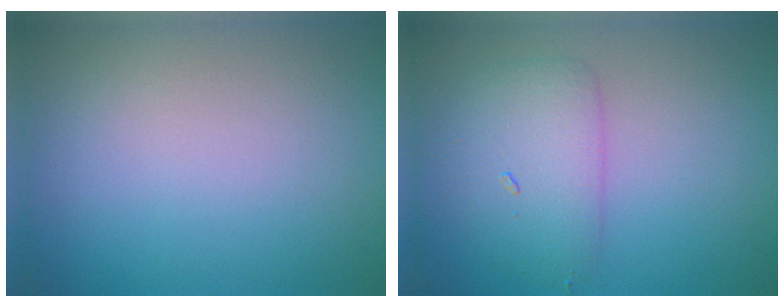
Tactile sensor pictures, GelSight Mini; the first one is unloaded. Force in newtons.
{"total": 3.4, "press": 3.4, "slide": 0.2}